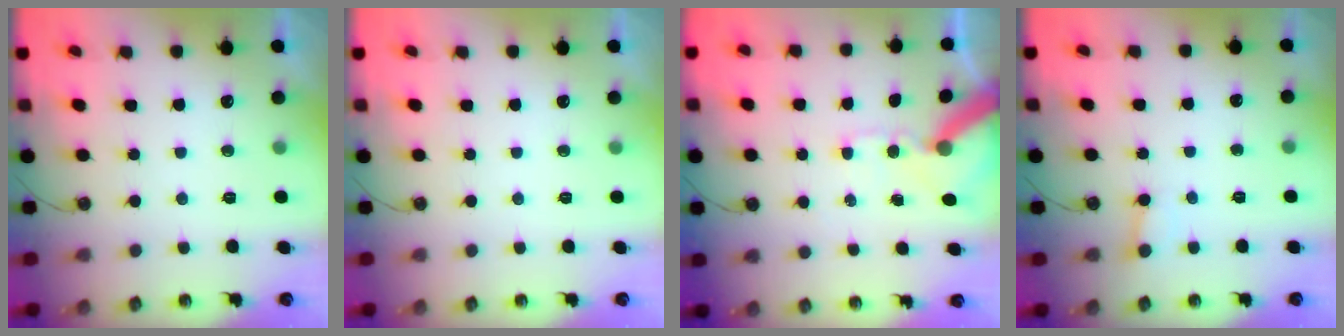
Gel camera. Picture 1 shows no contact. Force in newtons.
{"total": 0.0}
{"total": 12.5, "press": 12.4, "slide": 2.0}
{"total": 3.9, "press": 3.9, "slide": 0.3}